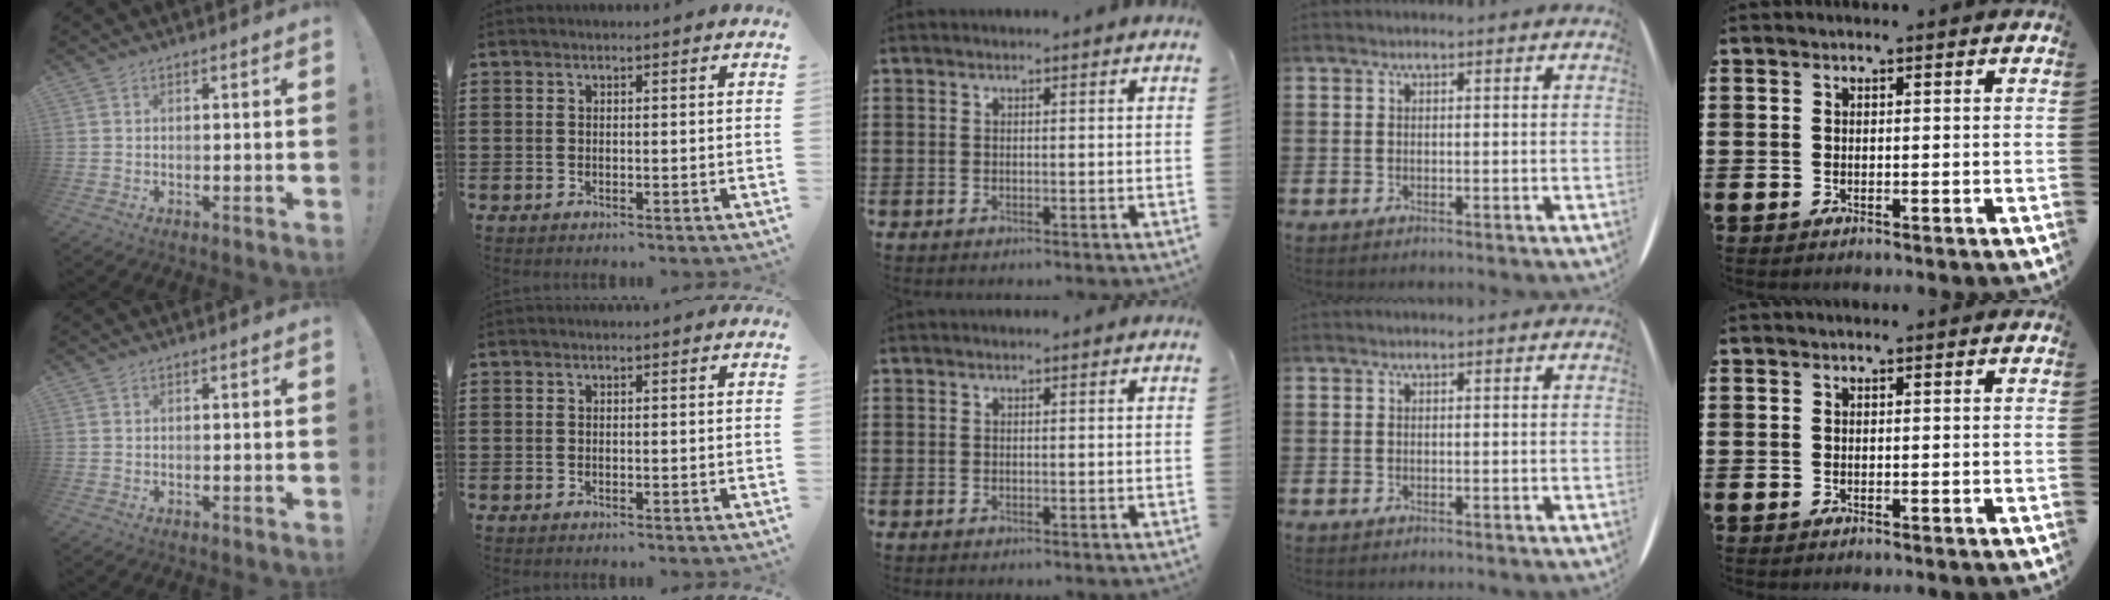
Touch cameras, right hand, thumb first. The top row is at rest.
{}